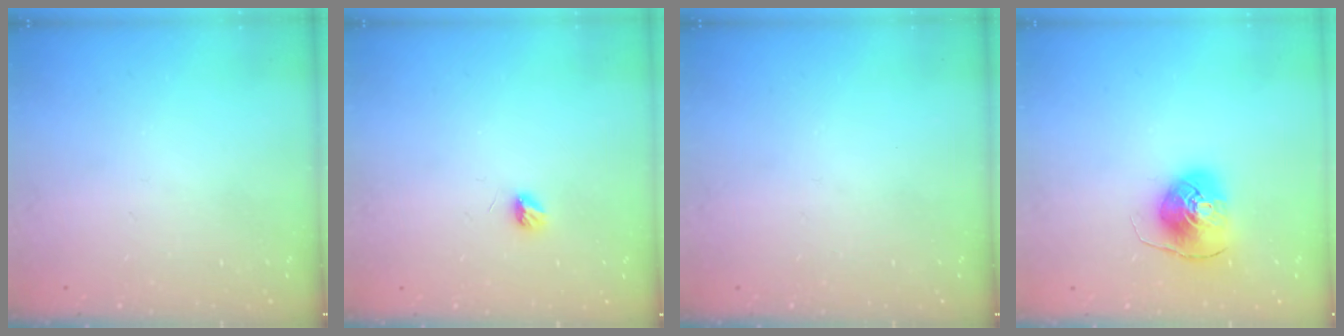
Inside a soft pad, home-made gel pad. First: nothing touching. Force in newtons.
{"total": 3.8, "press": 3.7, "slide": 0.5}
{"total": 0.0}
{"total": 9.2, "press": 9.1, "slide": 1.0}